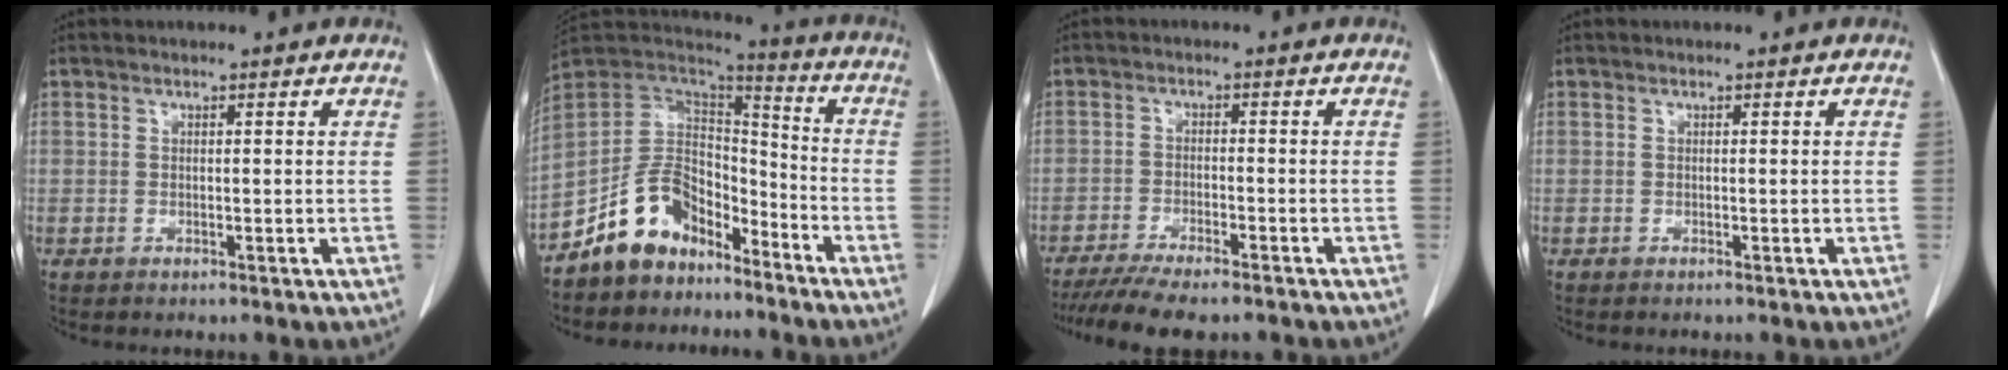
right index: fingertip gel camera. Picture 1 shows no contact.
{"total": 11.4, "force": [-8.1, 6.7, 4.3], "torque": [-0.085, 0.050, -0.151]}
{"total": 10.6, "force": [-9.0, 1.4, 5.4], "torque": [-0.079, -0.015, -0.138]}
{"total": 0.0}